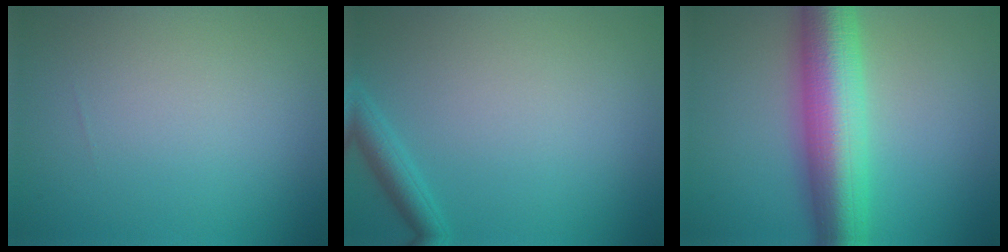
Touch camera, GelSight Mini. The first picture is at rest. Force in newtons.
{"total": 2.0, "press": 2.0, "slide": 0.1}
{"total": 9.9, "press": 9.9, "slide": 0.1}